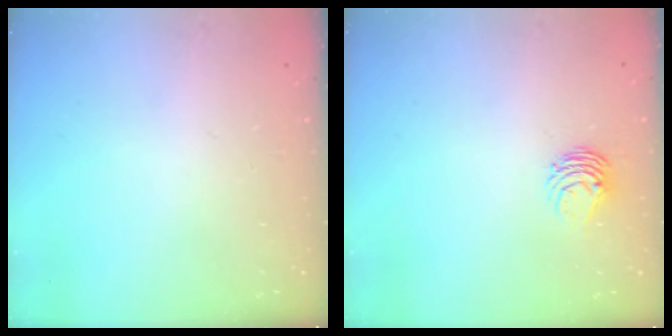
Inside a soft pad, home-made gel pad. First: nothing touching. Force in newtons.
{"total": 5.4, "press": 5.4, "slide": 0.4}